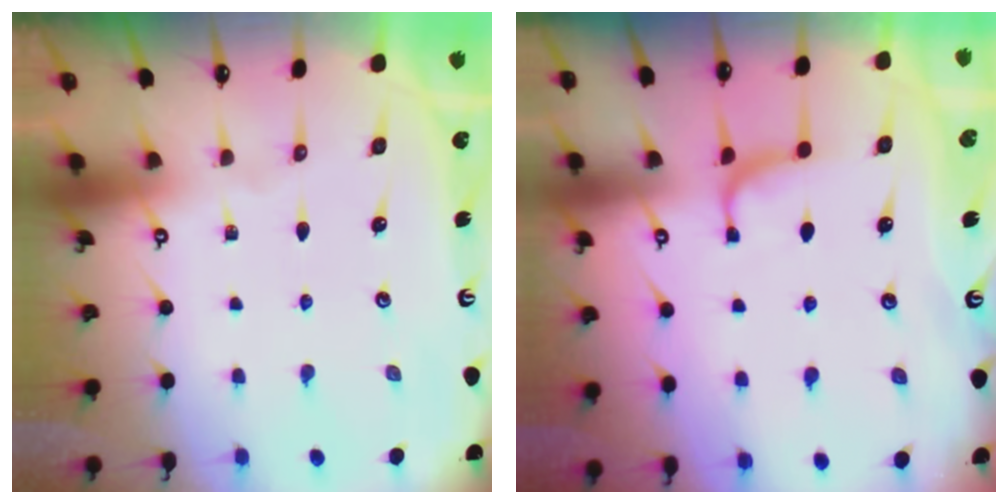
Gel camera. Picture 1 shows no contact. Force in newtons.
{"total": 1.9, "press": 1.8, "slide": 0.6}